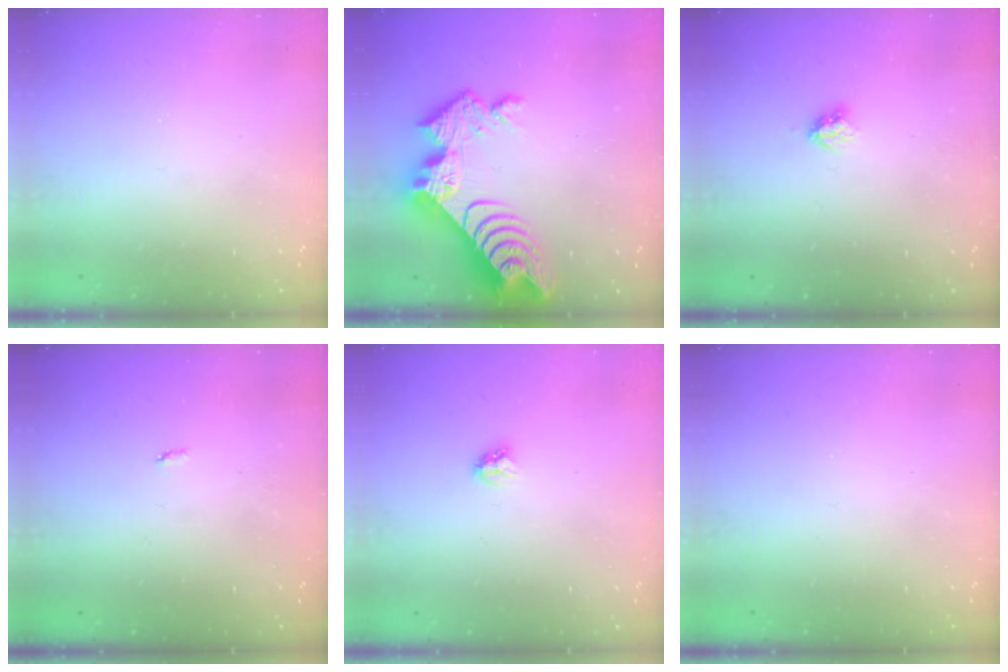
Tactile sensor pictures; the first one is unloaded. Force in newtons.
{"total": 16.6, "press": 16.6, "slide": 1.4}
{"total": 3.1, "press": 3.1, "slide": 0.3}
{"total": 2.1, "press": 2.1, "slide": 0.4}
{"total": 2.8, "press": 2.8, "slide": 0.3}
{"total": 0.0}